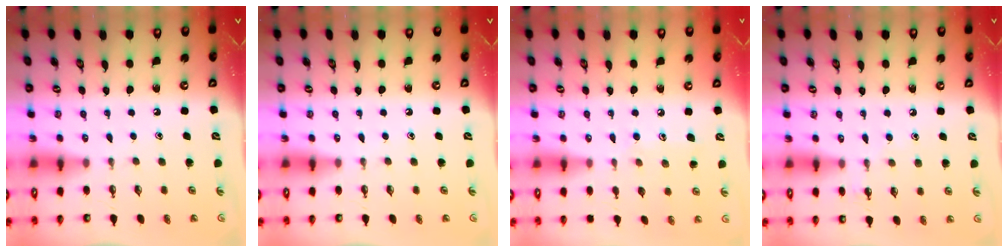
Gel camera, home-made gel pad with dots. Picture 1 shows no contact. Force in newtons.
{"total": 0.0}
{"total": 6.2, "press": 6.1, "slide": 0.4}
{"total": 5.7, "press": 5.6, "slide": 0.6}